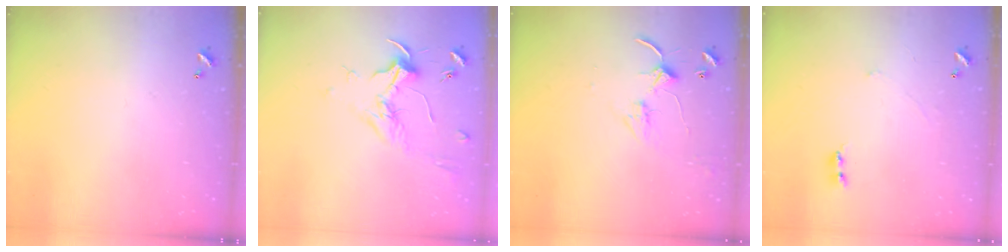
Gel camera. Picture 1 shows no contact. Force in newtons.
{"total": 1.8, "press": 1.6, "slide": 0.7}
{"total": 2.8, "press": 2.8, "slide": 0.4}
{"total": 0.9, "press": 0.8, "slide": 0.3}